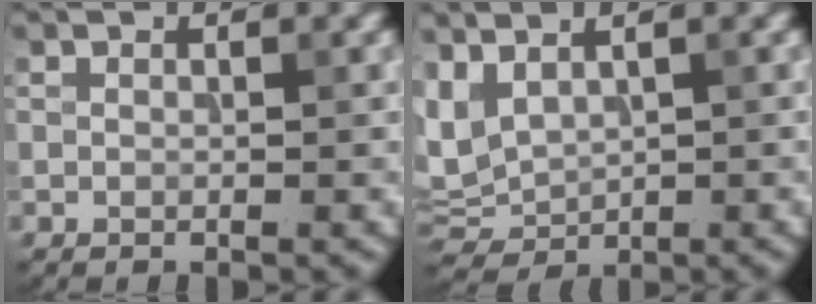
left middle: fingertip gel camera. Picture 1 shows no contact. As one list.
[{"total": 4.5, "force": [1.9, 2.8, 3.1], "torque": [-0.071, 0.006, 0.043]}]